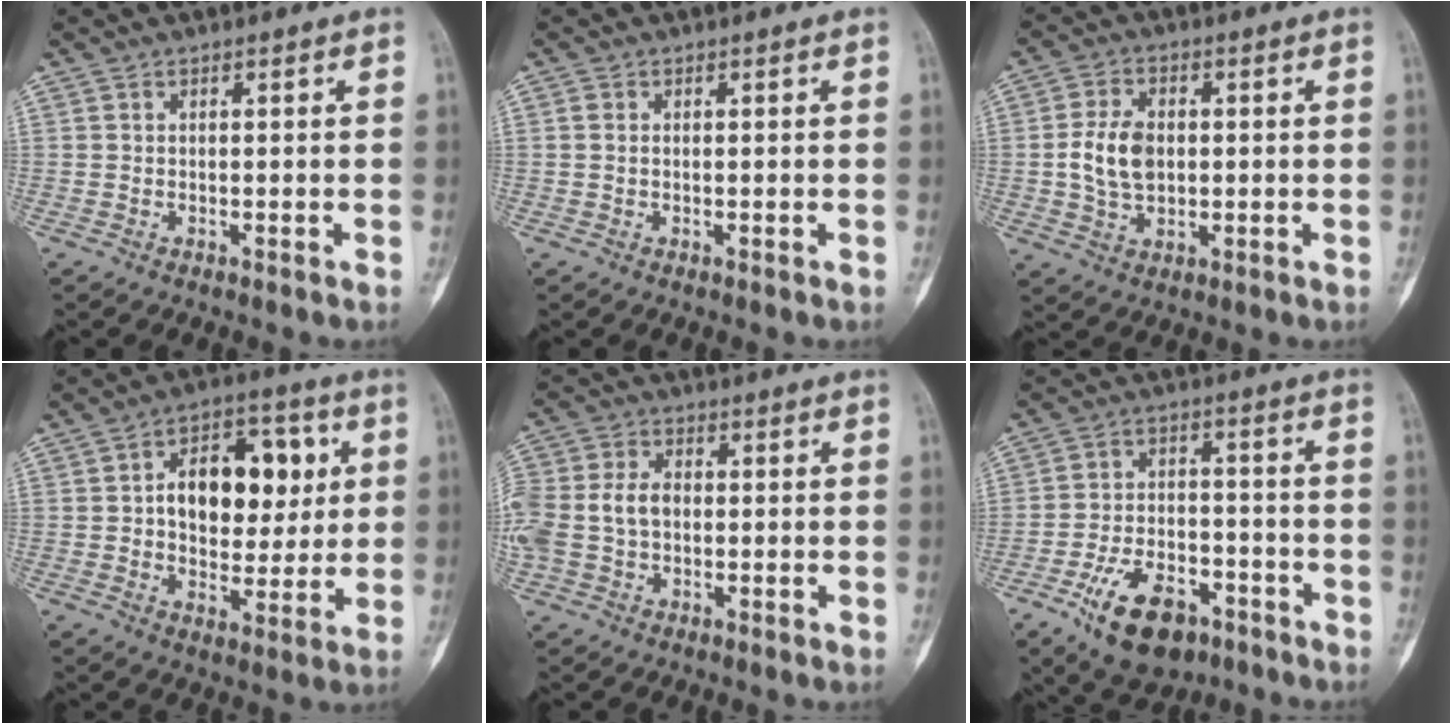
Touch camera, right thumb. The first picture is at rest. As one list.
[{"total": 0.9, "force": [0.1, 0.6, 0.6], "torque": [-0.014, 0.000, 0.002]}, {"total": 8.1, "force": [0.1, 5.5, 6.0], "torque": [-0.109, 0.004, 0.004]}, {"total": 15.8, "force": [2.9, 10.0, 11.9], "torque": [-0.126, 0.012, 0.042]}, {"total": 12.0, "force": [-0.4, 8.8, 8.2], "torque": [-0.200, 0.023, -0.005]}, {"total": 13.6, "force": [-7.5, 7.6, 8.5], "torque": [-0.125, 0.041, -0.120]}]